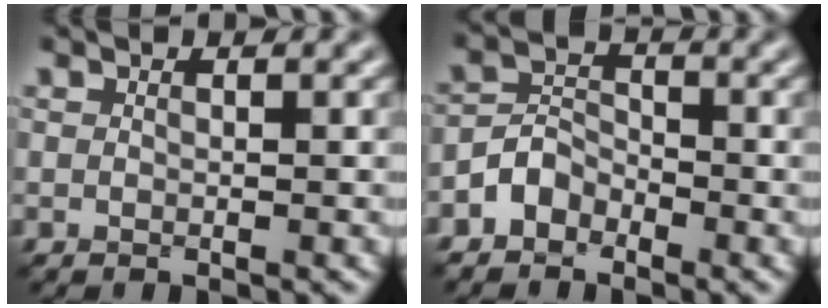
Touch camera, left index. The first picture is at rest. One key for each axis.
{"total": 2.4, "fx": -1.8, "fy": 1.5, "fz": 0.5, "tx": -0.006, "ty": 0.014, "tz": -0.041}